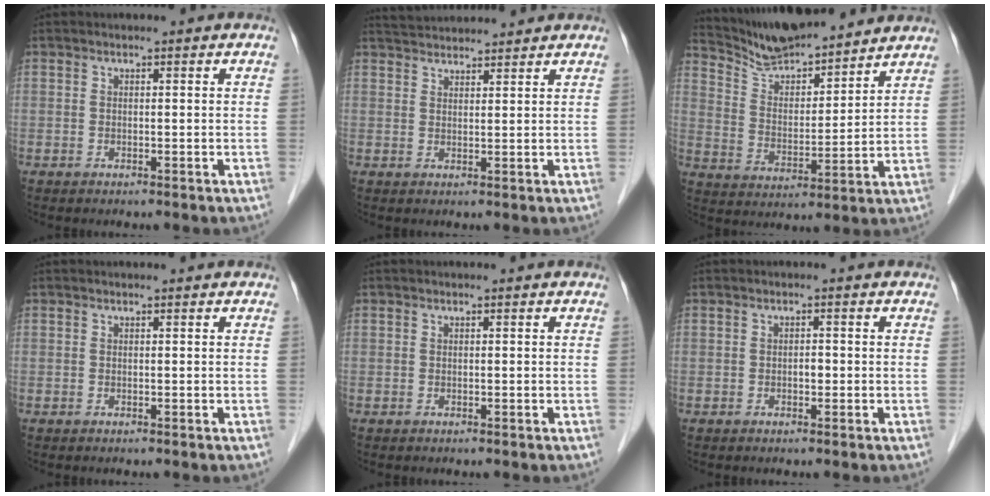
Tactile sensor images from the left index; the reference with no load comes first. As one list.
[{"total": 6.1, "force": [5.9, 0.5, 1.2], "torque": [-0.025, 0.034, 0.092]}, {"total": 12.3, "force": [11.6, 1.7, 3.4], "torque": [-0.067, 0.008, 0.207]}, {"total": 0.0}, {"total": 0.0}, {"total": 1.0, "force": [-0.5, 0.5, 0.7], "torque": [-0.008, -0.001, -0.012]}]